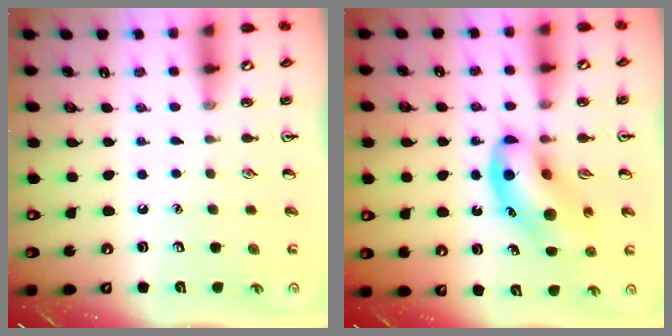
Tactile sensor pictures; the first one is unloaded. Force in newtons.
{"total": 11.6, "press": 11.2, "slide": 3.1}